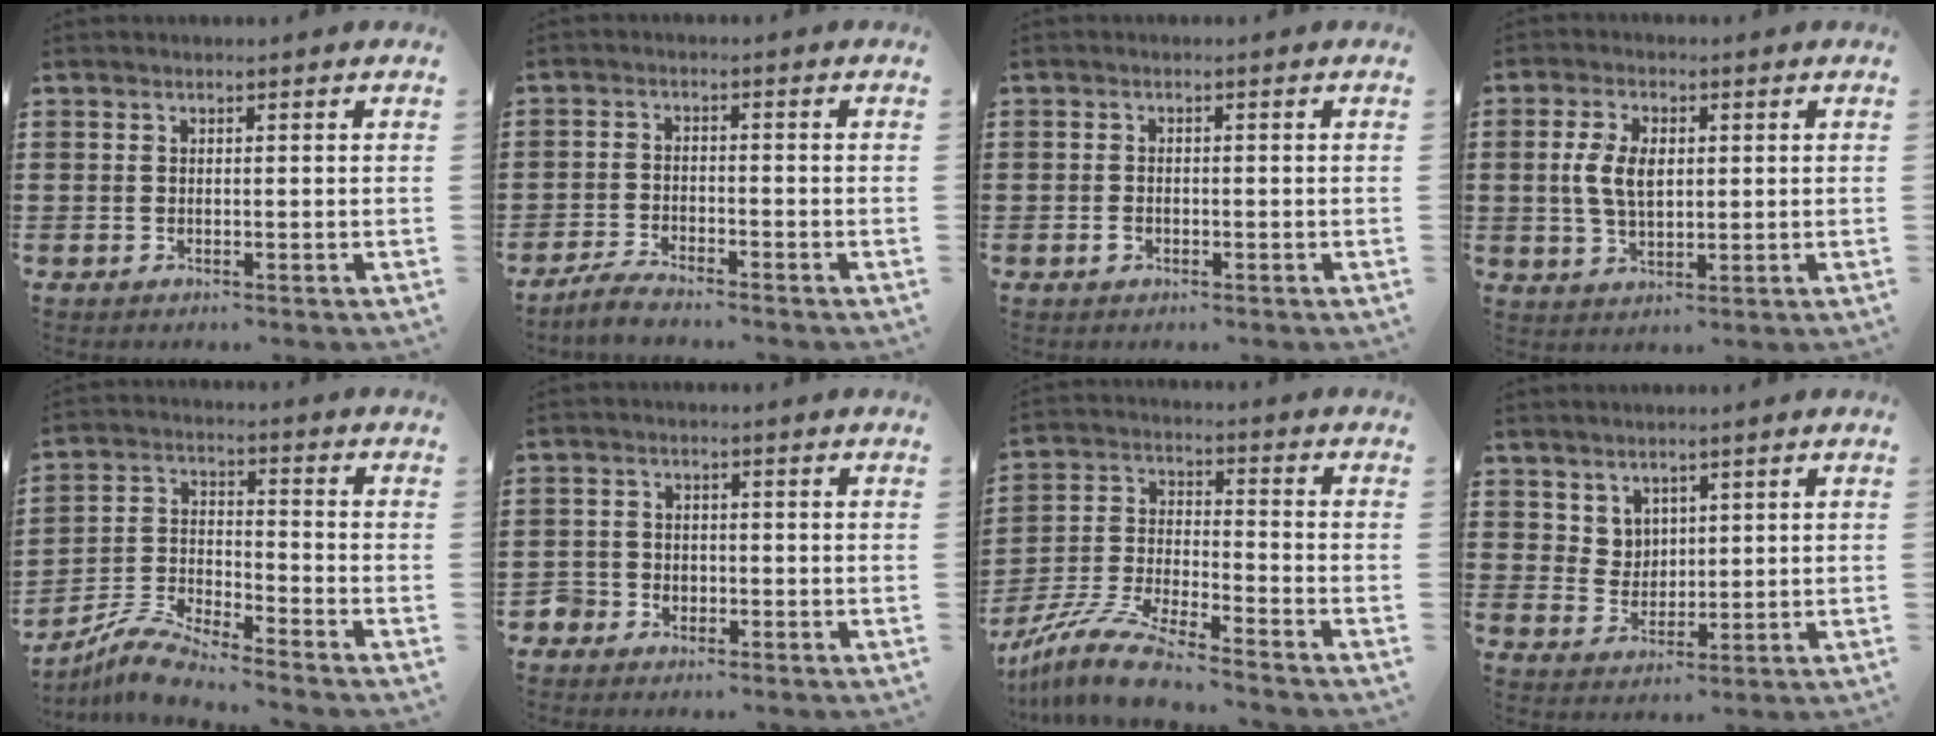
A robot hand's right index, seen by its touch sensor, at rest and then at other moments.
{"total": 2.9, "force": [-2.9, 0.2, 0.5], "torque": [-0.013, 0.006, -0.060]}
{"total": 1.3, "force": [-0.6, 0.8, 0.8], "torque": [-0.018, -0.001, -0.011]}
{"total": 5.9, "force": [0.5, 3.4, 4.7], "torque": [-0.113, 0.009, 0.003]}
{"total": 6.5, "force": [-6.2, 0.6, 2.0], "torque": [-0.064, 0.001, -0.127]}
{"total": 2.4, "force": [-1.5, 1.9, 0.1], "torque": [-0.011, 0.003, -0.033]}
{"total": 9.4, "force": [-8.6, 0.3, 3.7], "torque": [-0.094, -0.001, -0.176]}
{"total": 3.9, "force": [2.7, 2.8, 0.4], "torque": [-0.021, 0.004, 0.052]}